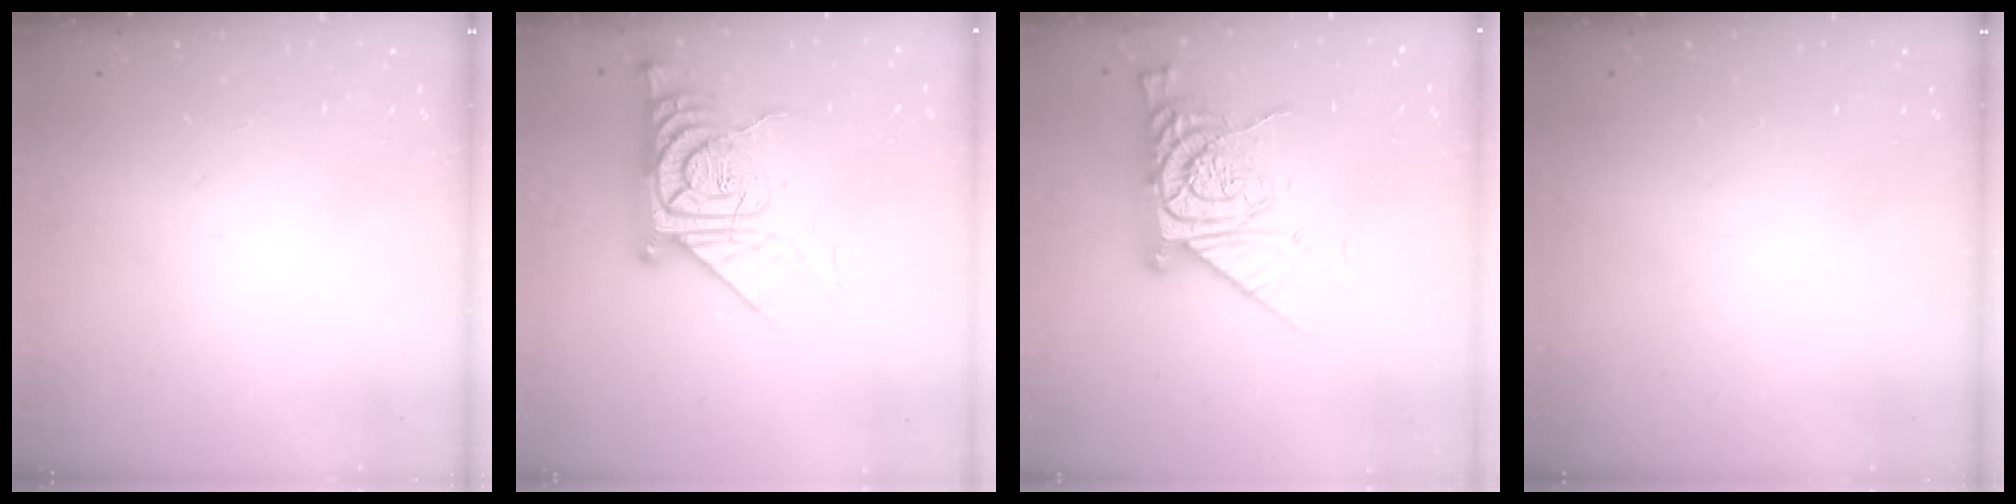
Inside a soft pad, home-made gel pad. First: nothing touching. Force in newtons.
{"total": 14.0, "press": 13.9, "slide": 1.4}
{"total": 13.0, "press": 12.9, "slide": 1.0}
{"total": 0.0}